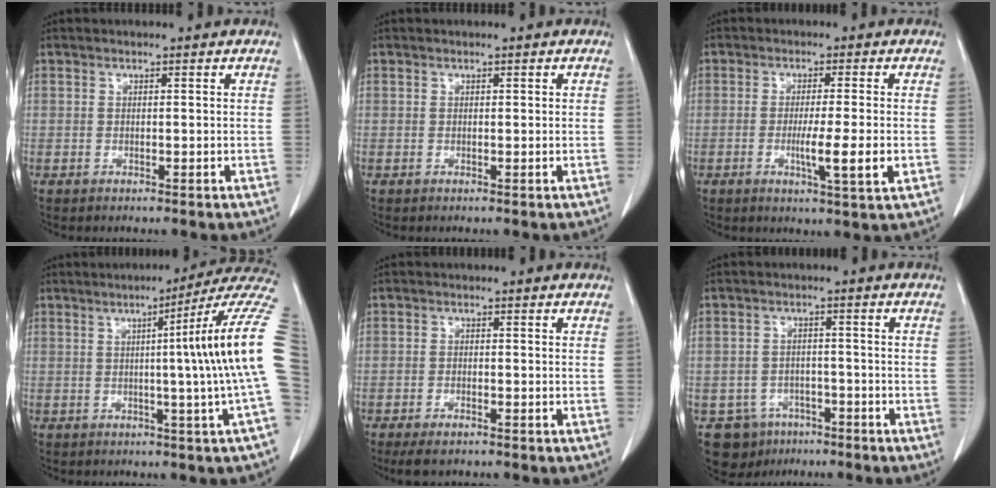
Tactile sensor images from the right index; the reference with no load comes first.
{"total": 0.0}
{"total": 6.1, "force": [-1.3, -0.4, 5.9], "torque": [-0.099, -0.015, -0.022]}
{"total": 13.6, "force": [0.9, -2.7, 13.3], "torque": [-0.150, 0.012, 0.001]}
{"total": 3.6, "force": [-2.8, 1.0, 2.1], "torque": [-0.038, -0.007, -0.042]}
{"total": 6.9, "force": [-4.2, 5.5, 0.7], "torque": [-0.010, 0.009, -0.056]}